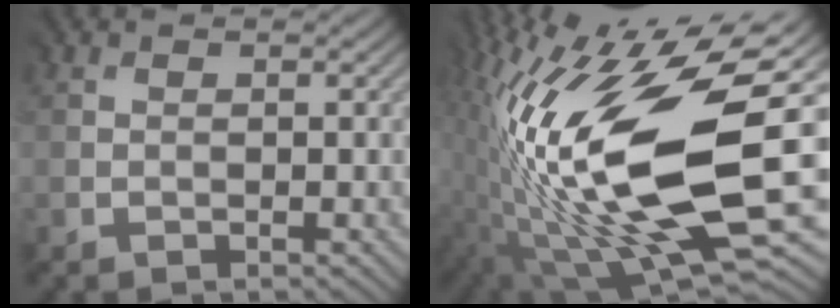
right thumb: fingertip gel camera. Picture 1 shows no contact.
{"total": 19.5, "force": [-1.5, 6.6, 18.2], "torque": [-0.353, -0.011, -0.026]}